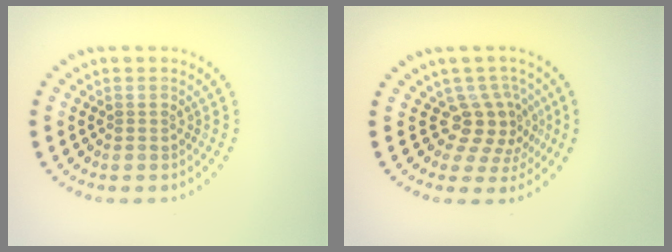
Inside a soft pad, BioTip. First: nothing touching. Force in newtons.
{"total": 3.6, "press": 2.6, "slide": 2.4}